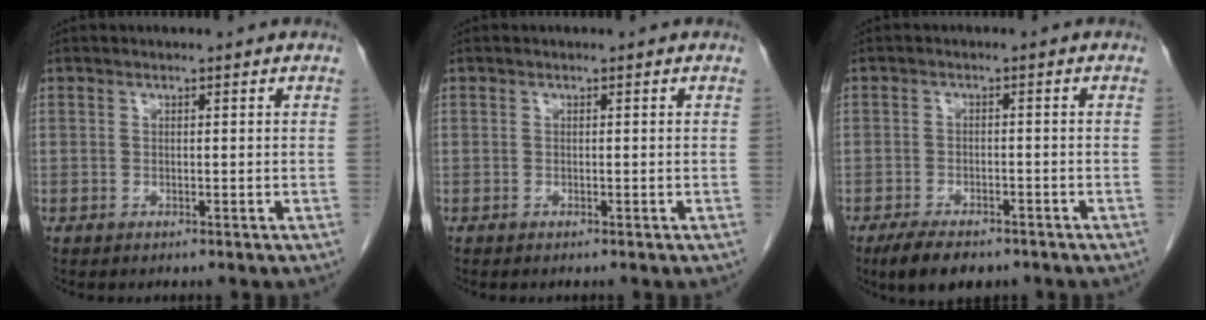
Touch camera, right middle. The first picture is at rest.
{"total": 0.0}
{"total": 6.7, "force": [-5.0, 2.7, 3.6], "torque": [-0.058, -0.006, -0.075]}